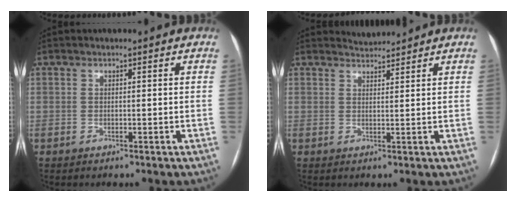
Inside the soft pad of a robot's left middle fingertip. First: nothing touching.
{"total": 2.3, "force": [2.3, -0.1, -0.5], "torque": [-0.003, 0.004, 0.043]}